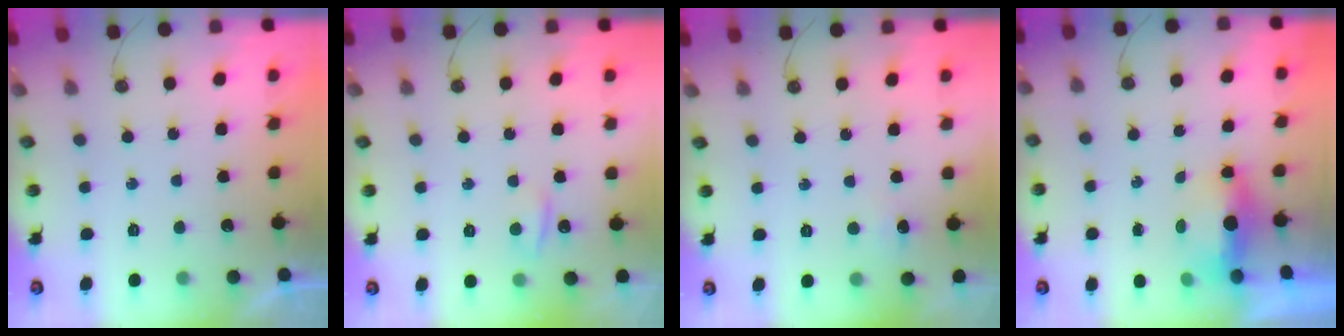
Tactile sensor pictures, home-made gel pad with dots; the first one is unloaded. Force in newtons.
{"total": 3.7, "press": 3.6, "slide": 0.6}
{"total": 8.8, "press": 2.4, "slide": 8.5}
{"total": 5.1, "press": 4.8, "slide": 1.6}